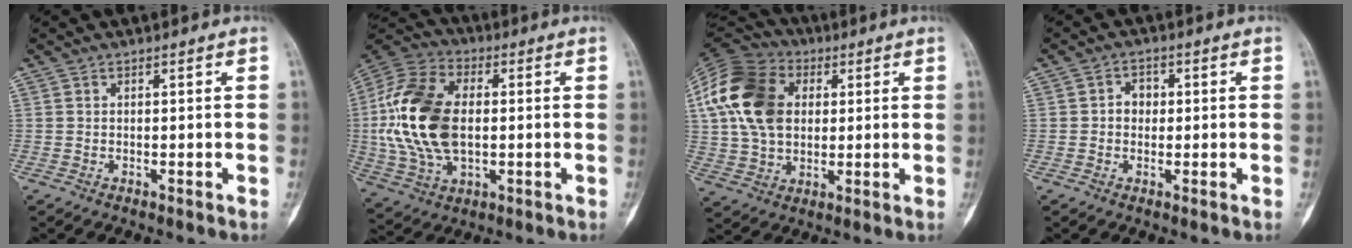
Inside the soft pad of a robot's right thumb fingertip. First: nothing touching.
{"total": 20.5, "force": [0.7, 12.7, 16.1], "torque": [-0.325, 0.010, 0.015]}
{"total": 19.8, "force": [4.1, 14.3, 13.1], "torque": [-0.252, 0.014, 0.071]}
{"total": 3.0, "force": [0.1, 2.6, 1.6], "torque": [-0.005, 0.009, -0.005]}